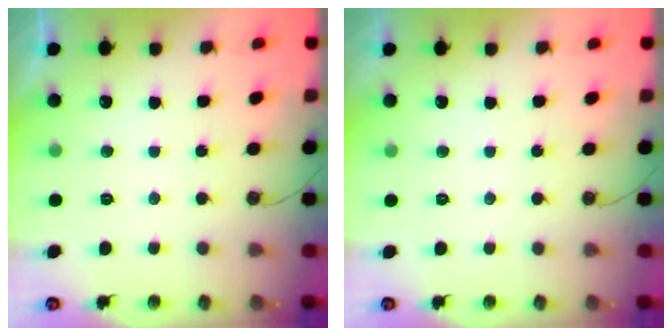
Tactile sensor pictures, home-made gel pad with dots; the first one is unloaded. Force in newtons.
{"total": 0.0}